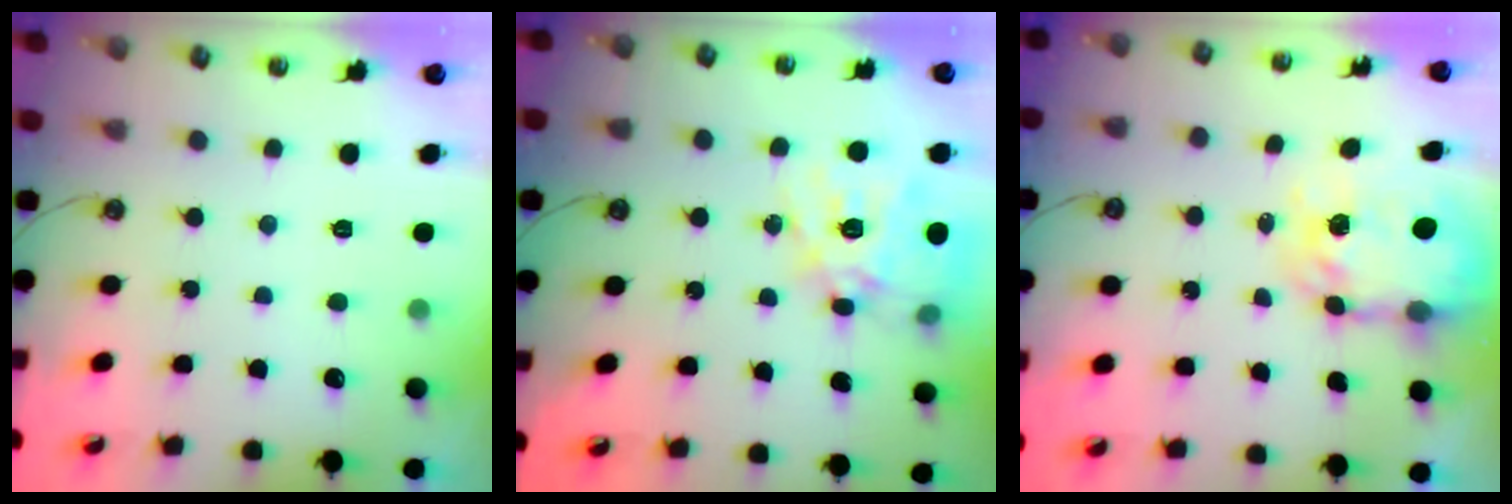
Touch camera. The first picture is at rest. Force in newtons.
{"total": 19.2, "press": 19.1, "slide": 1.9}
{"total": 8.9, "press": 8.8, "slide": 0.9}